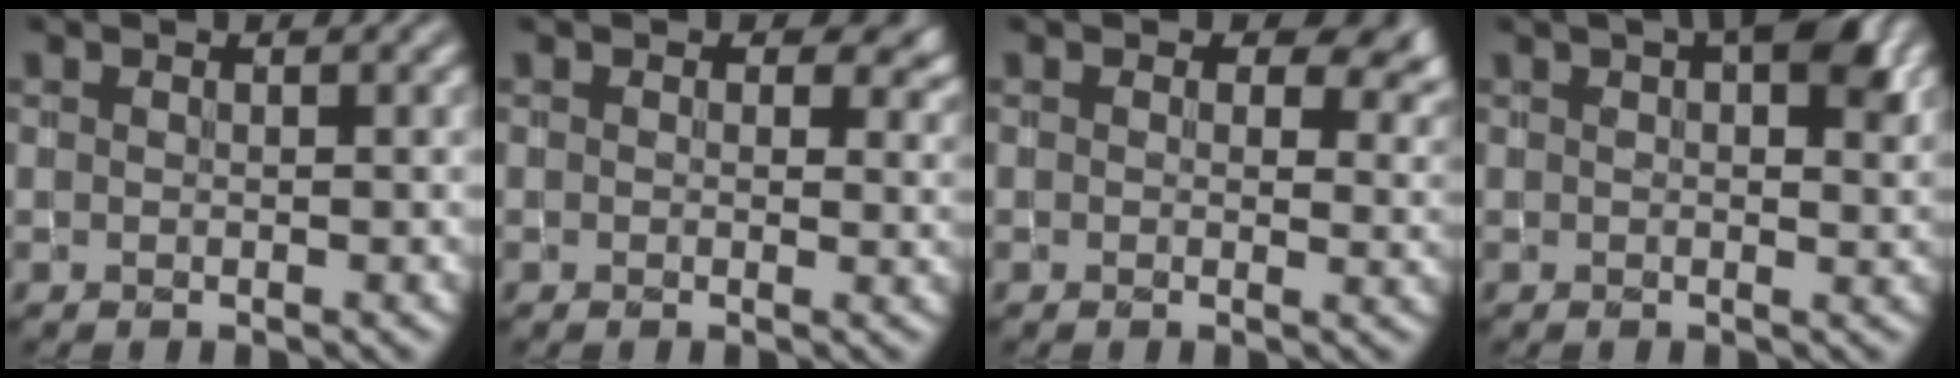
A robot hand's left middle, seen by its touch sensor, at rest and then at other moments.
{"total": 3.4, "force": [1.4, 2.5, 1.9], "torque": [-0.029, -0.004, 0.017]}
{"total": 5.3, "force": [2.2, 3.6, 3.1], "torque": [-0.043, -0.004, 0.029]}
{"total": 5.9, "force": [2.9, 2.8, 4.4], "torque": [-0.043, 0.019, 0.028]}